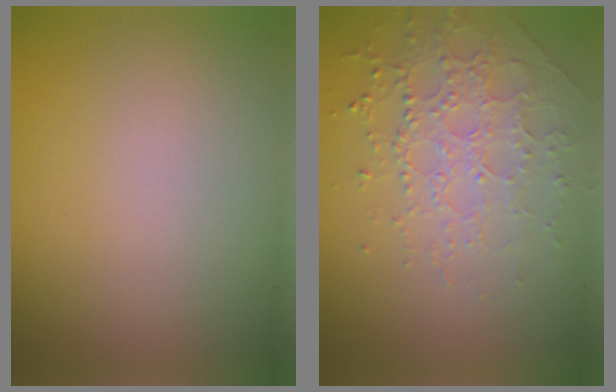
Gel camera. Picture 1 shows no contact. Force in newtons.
{"total": 2.6, "press": 2.4, "slide": 1.1}